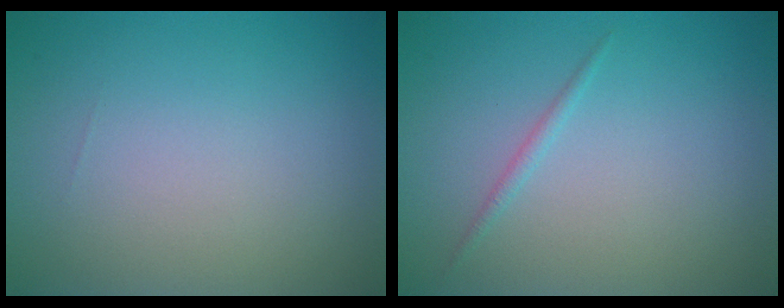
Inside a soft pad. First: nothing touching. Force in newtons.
{"total": 0.7, "press": 0.7, "slide": 0.0}